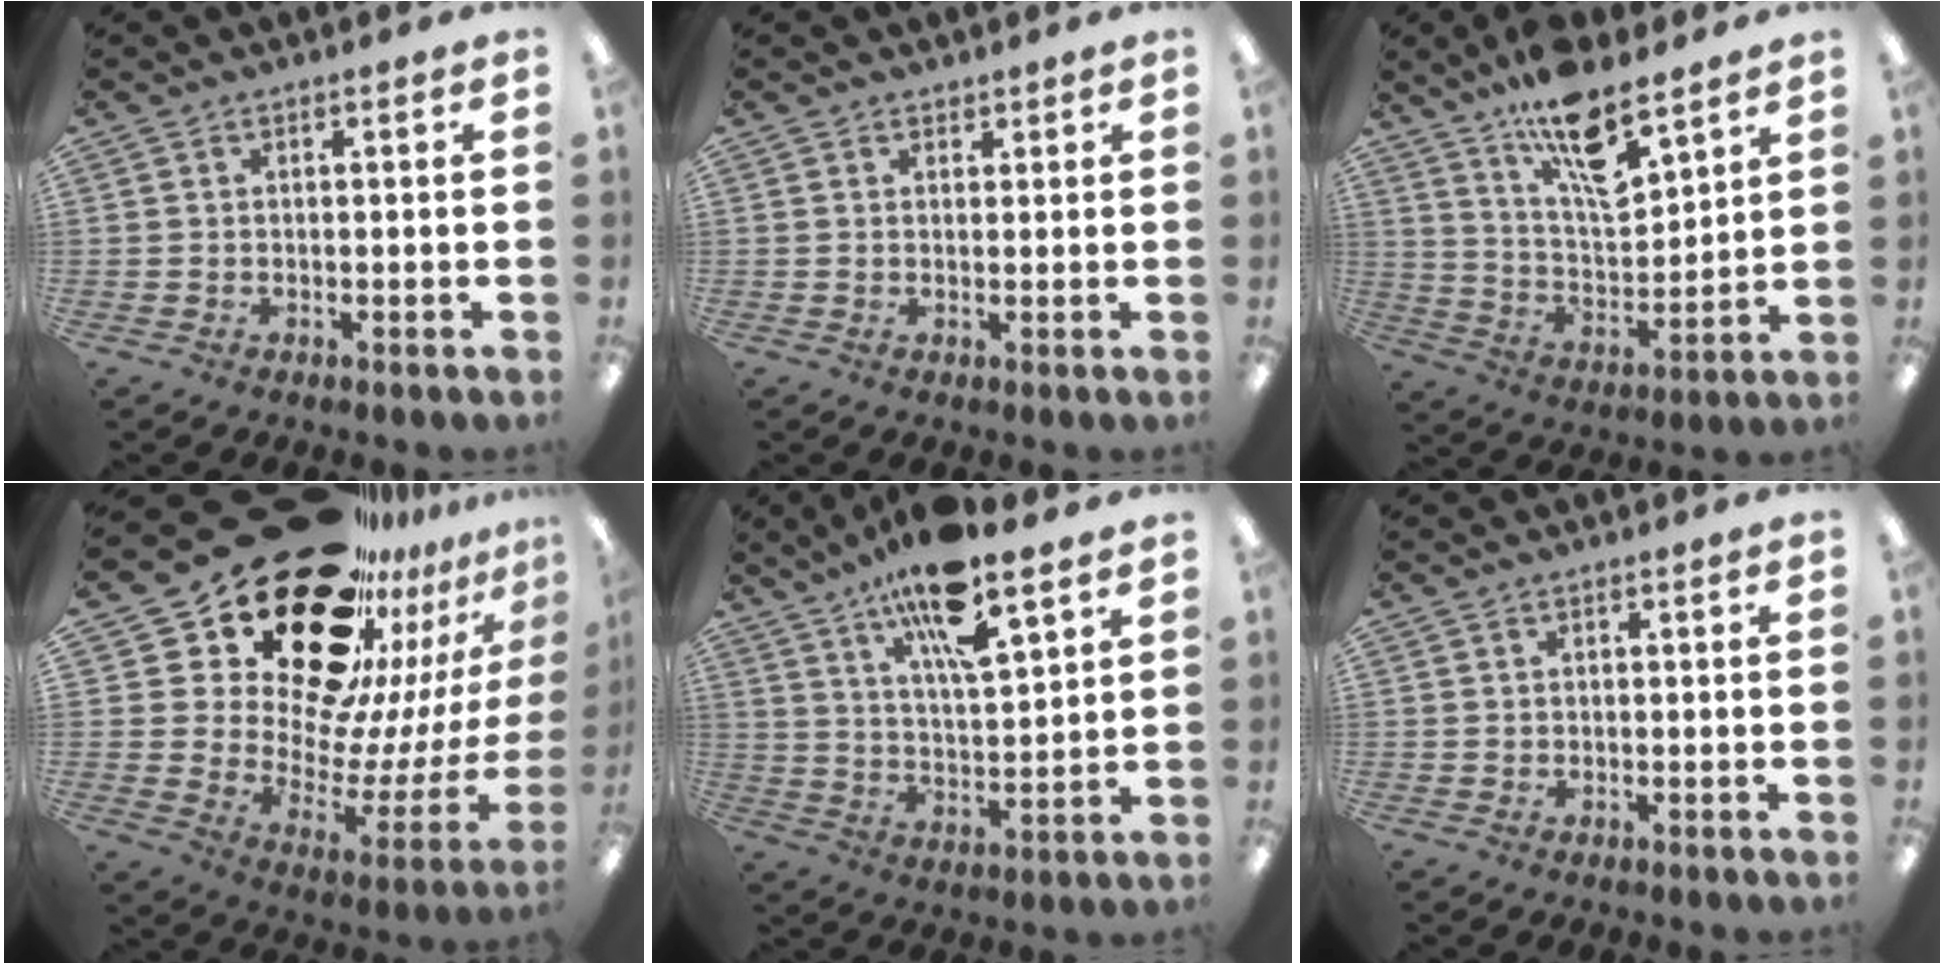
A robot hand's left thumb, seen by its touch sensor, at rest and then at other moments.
{"total": 1.4, "force": [1.2, 0.7, 0.0], "torque": [0.009, -0.004, 0.022]}
{"total": 15.4, "force": [11.3, 5.2, 9.1], "torque": [-0.157, -0.064, 0.194]}
{"total": 30.4, "force": [20.5, 15.3, 16.5], "torque": [-0.264, -0.167, 0.387]}
{"total": 14.9, "force": [11.0, 3.2, 9.4], "torque": [-0.161, -0.058, 0.181]}
{"total": 0.5, "force": [0.3, 0.4, 0.0], "torque": [0.001, 0.003, 0.005]}